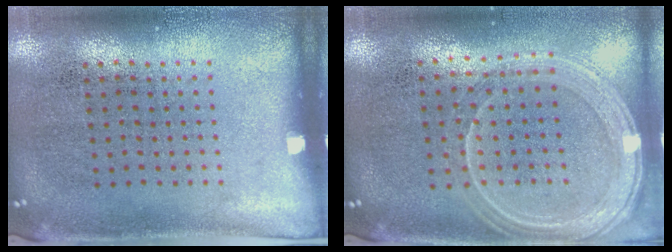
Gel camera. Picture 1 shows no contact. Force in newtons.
{"total": 1.3, "press": 1.3, "slide": 0.1}